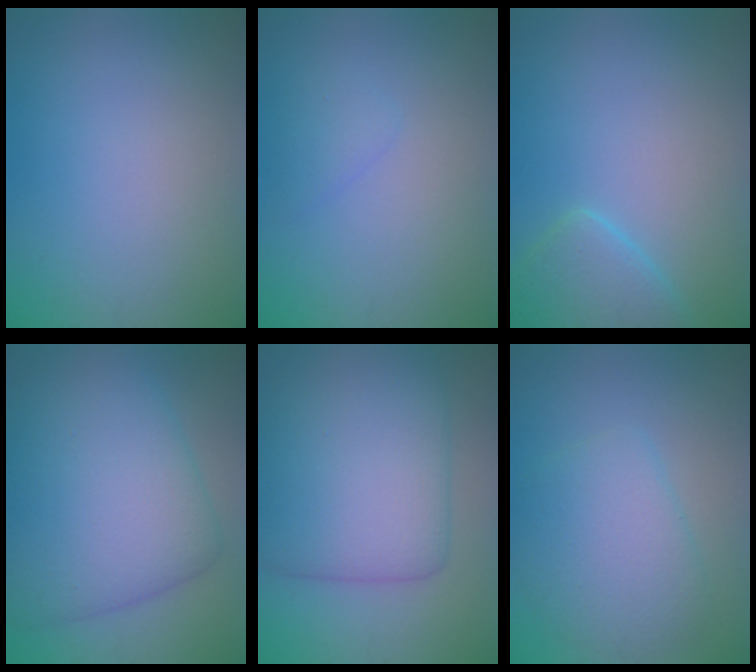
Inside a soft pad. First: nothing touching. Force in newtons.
{"total": 1.2, "press": 1.2, "slide": 0.0}
{"total": 3.5, "press": 3.5, "slide": 0.2}
{"total": 11.0, "press": 11.0, "slide": 0.2}
{"total": 9.3, "press": 9.3, "slide": 0.1}
{"total": 5.0, "press": 5.0, "slide": 0.2}